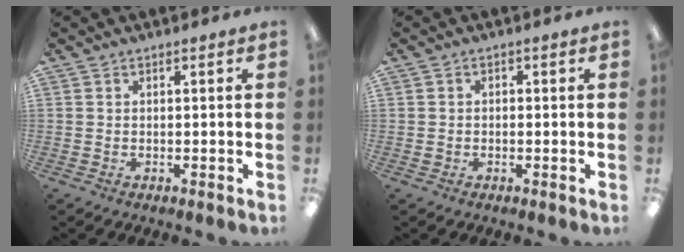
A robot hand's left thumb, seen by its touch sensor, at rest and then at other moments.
{"total": 0.9, "force": [-0.3, 0.9, 0.2], "torque": [-0.004, 0.003, -0.008]}